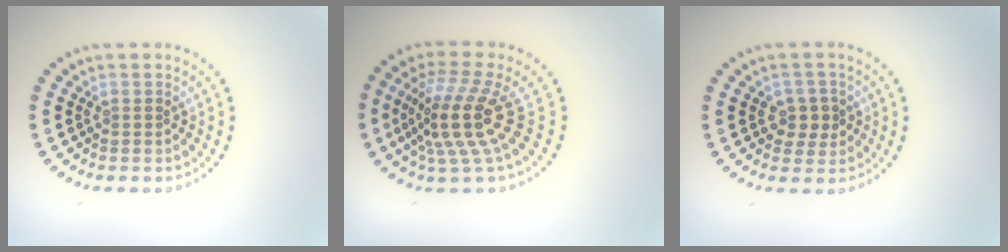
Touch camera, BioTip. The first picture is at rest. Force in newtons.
{"total": 5.2, "press": 3.7, "slide": 3.6}
{"total": 2.4, "press": 2.2, "slide": 0.8}